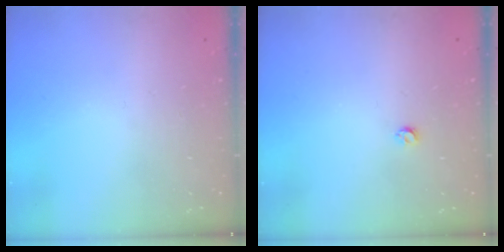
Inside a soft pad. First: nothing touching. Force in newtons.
{"total": 2.9, "press": 2.8, "slide": 0.5}